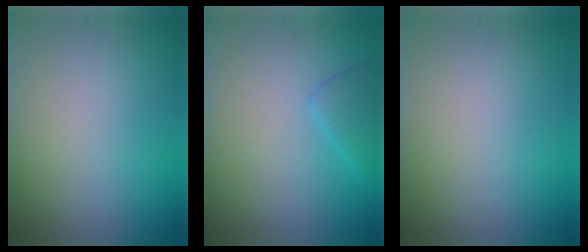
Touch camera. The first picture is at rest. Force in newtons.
{"total": 2.0, "press": 2.0, "slide": 0.1}
{"total": 0.0}